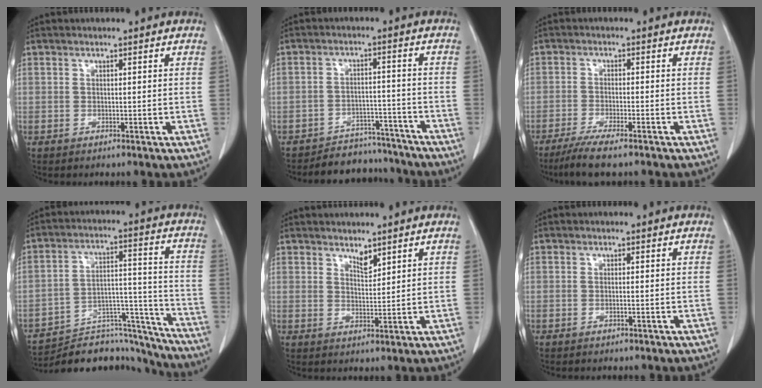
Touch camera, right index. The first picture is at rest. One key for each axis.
{"total": 8.6, "fx": -8.0, "fy": 3.1, "fz": -0.4, "tx": 0.023, "ty": 0.026, "tz": -0.113}
{"total": 6.8, "fx": -5.2, "fy": 0.2, "fz": 4.4, "tx": -0.072, "ty": -0.017, "tz": -0.085}
{"total": 18.7, "fx": -18.0, "fy": 4.1, "fz": 3.1, "tx": -0.053, "ty": 0.050, "tz": -0.266}
{"total": 2.3, "fx": 2.0, "fy": 0.6, "fz": 1.1, "tx": -0.023, "ty": -0.008, "tz": 0.040}
{"total": 0.0}